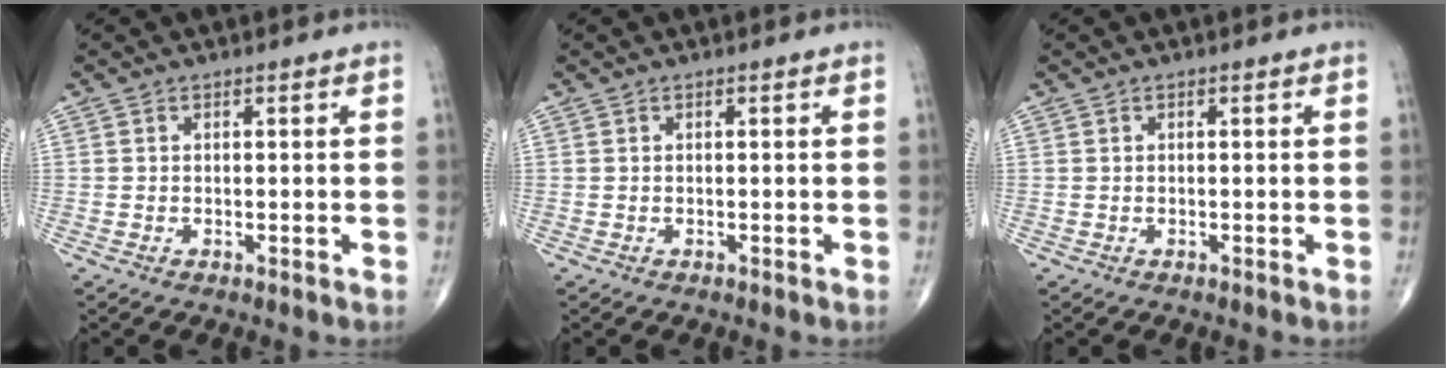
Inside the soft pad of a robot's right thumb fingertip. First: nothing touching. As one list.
[{"total": 0.0}, {"total": 0.0}]